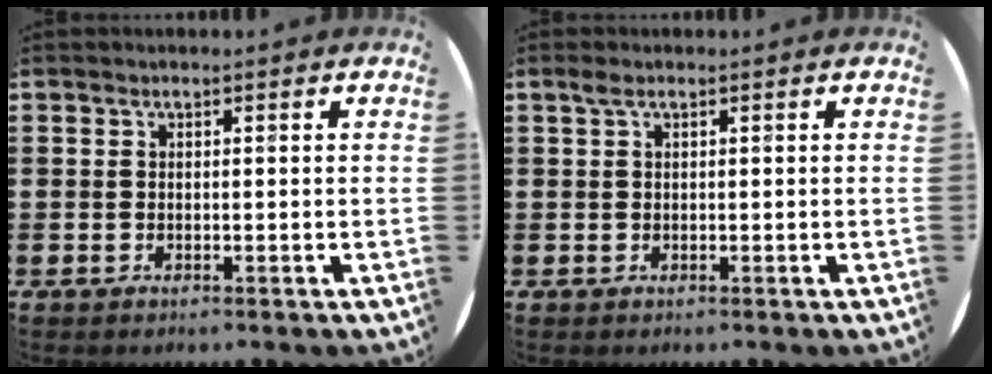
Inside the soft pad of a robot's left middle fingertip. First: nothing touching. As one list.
[{"total": 0.7, "force": [0.3, 0.1, 0.6], "torque": [-0.011, 0.004, 0.005]}]